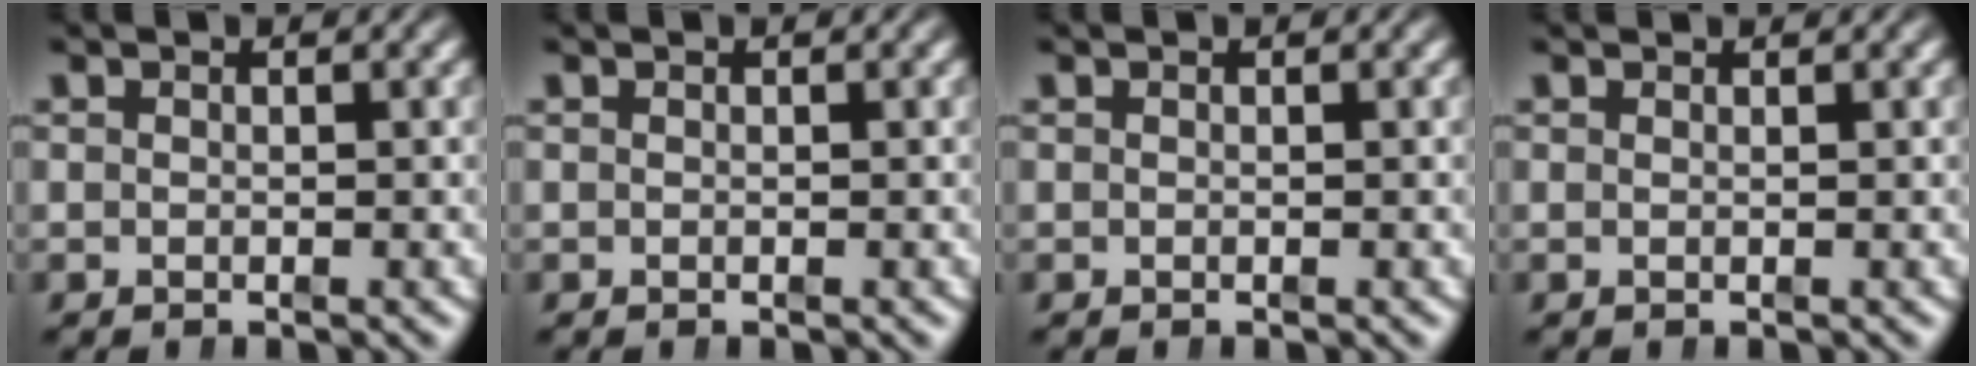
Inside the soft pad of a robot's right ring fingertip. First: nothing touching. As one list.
[{"total": 0.0}, {"total": 0.0}, {"total": 0.6, "force": [0.4, -0.4, 0.1], "torque": [0.006, -0.001, 0.006]}]